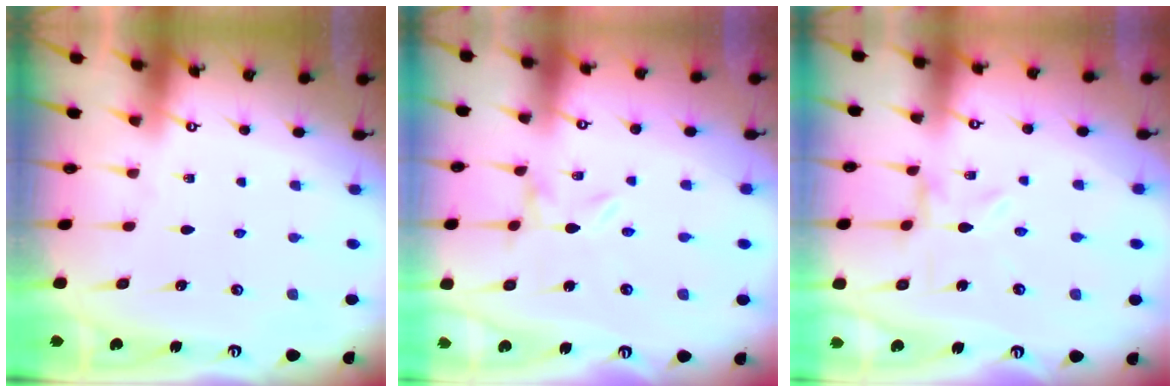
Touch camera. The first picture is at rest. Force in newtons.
{"total": 0.0}
{"total": 1.8, "press": 1.8, "slide": 0.3}